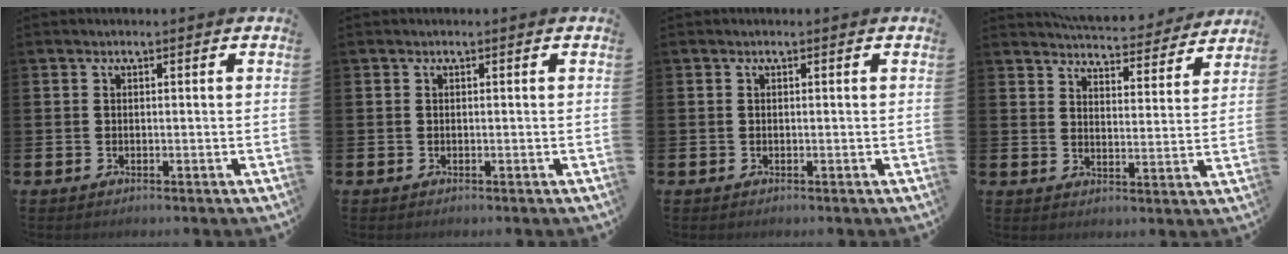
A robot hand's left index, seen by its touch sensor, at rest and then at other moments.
{"total": 0.0}
{"total": 0.0}
{"total": 5.5, "force": [5.5, 0.5, 0.4], "torque": [-0.021, -0.042, 0.095]}